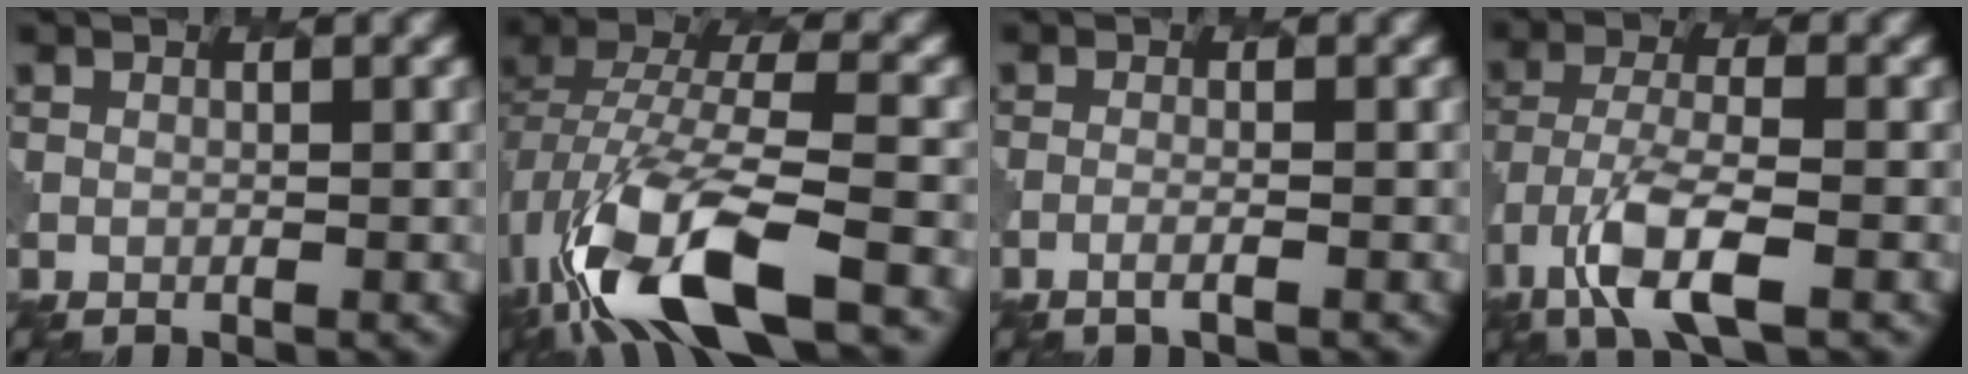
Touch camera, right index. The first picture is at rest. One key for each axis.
{"total": 12.0, "fx": -5.9, "fy": 4.6, "fz": 9.3, "tx": -0.195, "ty": -0.010, "tz": -0.110}
{"total": 1.3, "fx": -0.6, "fy": 0.3, "fz": 1.1, "tx": -0.013, "ty": 0.003, "tz": -0.019}
{"total": 6.4, "fx": -3.3, "fy": 2.1, "fz": 5.1, "tx": -0.101, "ty": -0.005, "tz": -0.067}